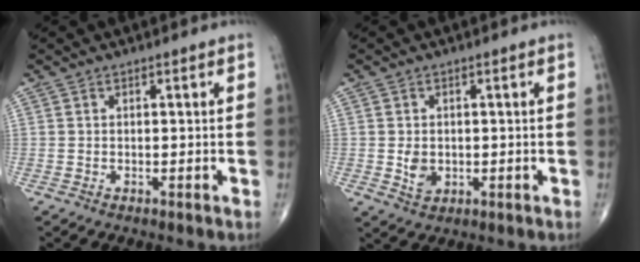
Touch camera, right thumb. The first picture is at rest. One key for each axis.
{"total": 3.3, "fx": -0.2, "fy": 2.5, "fz": 2.2, "tx": -0.030, "ty": -0.004, "tz": 0.004}